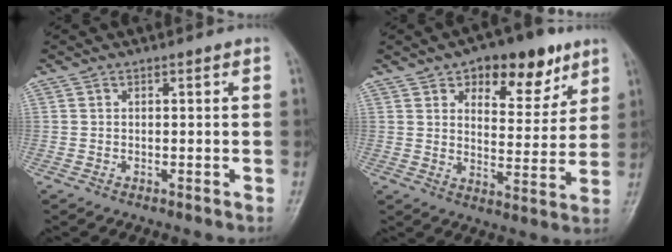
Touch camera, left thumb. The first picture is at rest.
{"total": 11.5, "force": [6.9, 5.5, 7.4], "torque": [-0.068, -0.036, 0.100]}